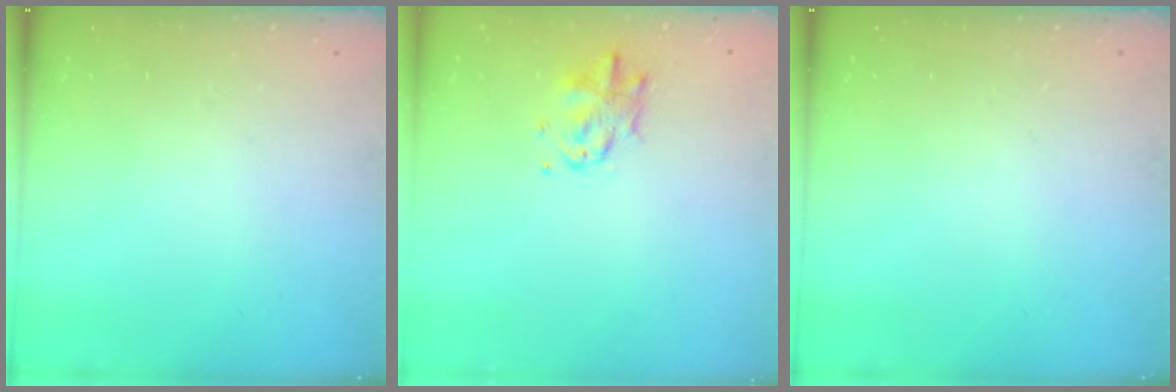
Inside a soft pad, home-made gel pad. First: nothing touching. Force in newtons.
{"total": 4.2, "press": 4.1, "slide": 0.7}
{"total": 0.0}